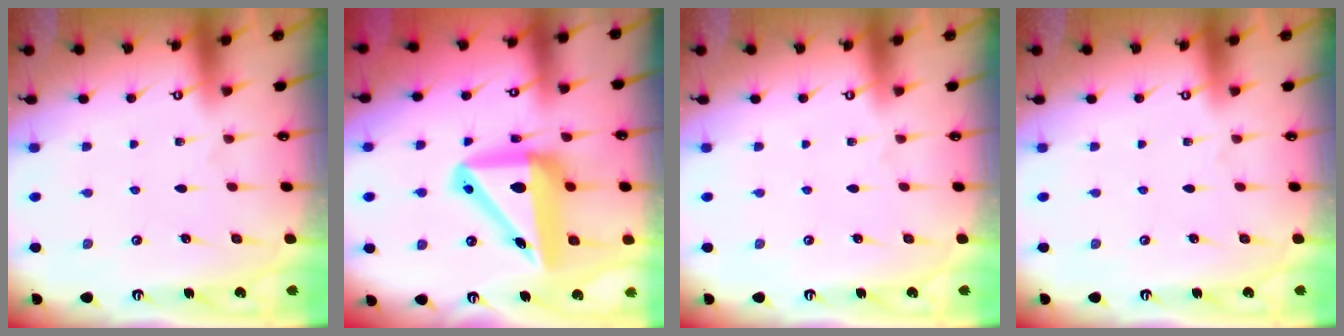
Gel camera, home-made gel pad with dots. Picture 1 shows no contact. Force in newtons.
{"total": 15.8, "press": 15.5, "slide": 2.9}
{"total": 0.0}
{"total": 0.0}